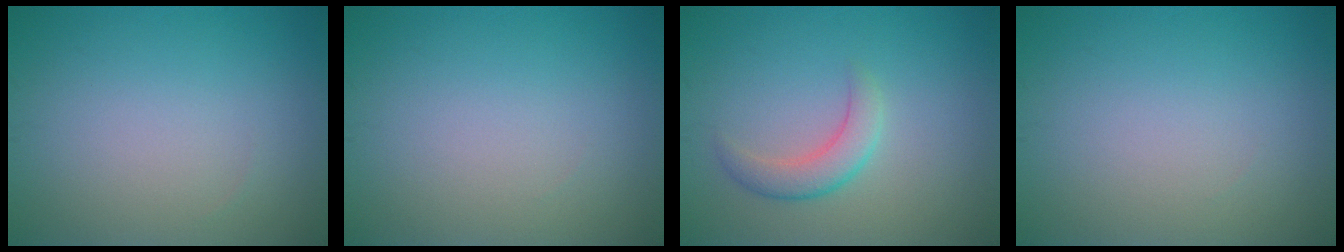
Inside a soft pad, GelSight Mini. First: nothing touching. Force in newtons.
{"total": 0.0}
{"total": 2.7, "press": 2.7, "slide": 0.1}
{"total": 0.0}